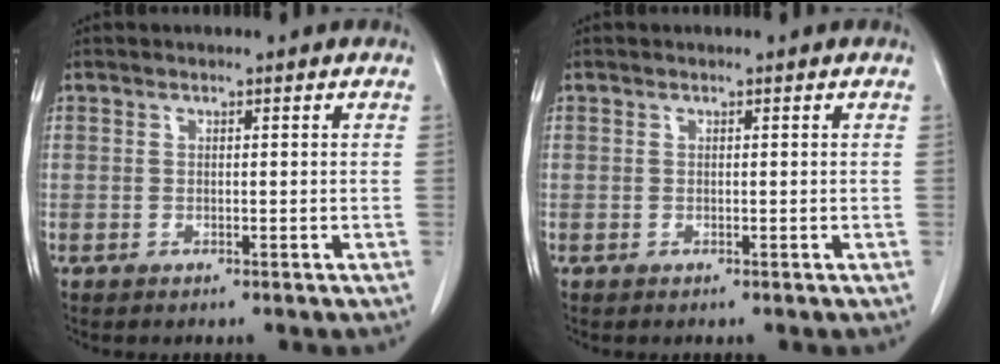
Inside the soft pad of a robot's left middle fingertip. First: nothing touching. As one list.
[{"total": 0.0}]